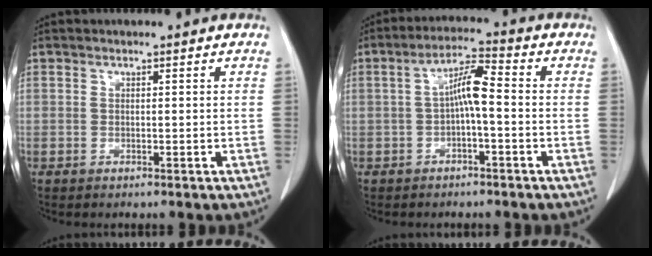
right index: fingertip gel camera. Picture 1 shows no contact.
{"total": 5.8, "force": [-0.4, 1.0, 5.7], "torque": [-0.108, 0.021, -0.010]}